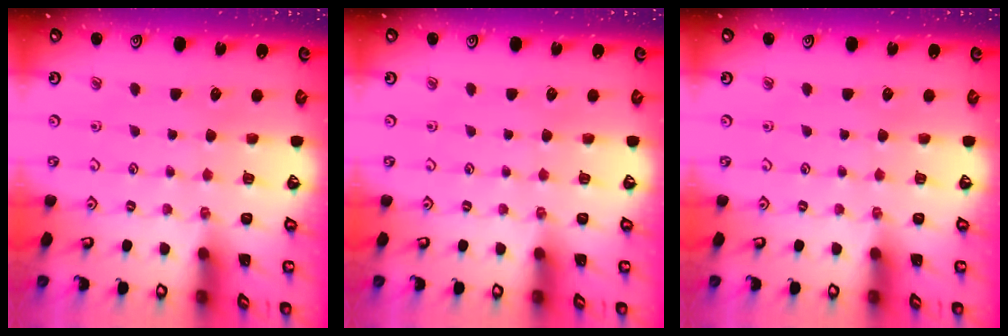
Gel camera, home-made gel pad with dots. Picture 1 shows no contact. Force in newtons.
{"total": 0.0}
{"total": 0.0}